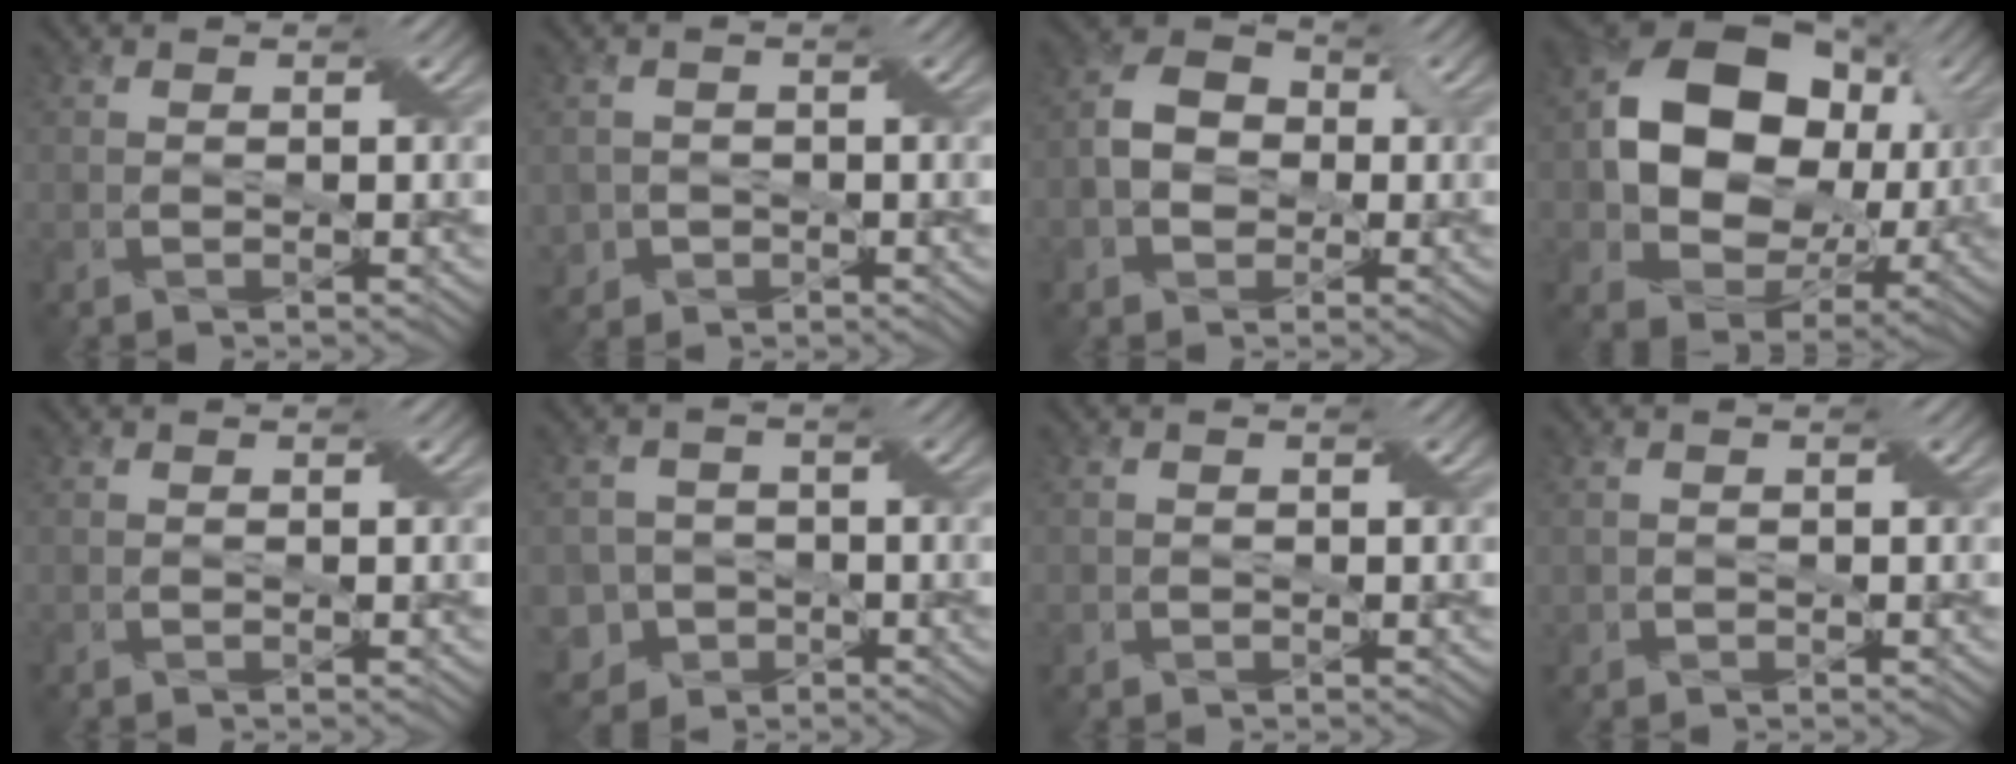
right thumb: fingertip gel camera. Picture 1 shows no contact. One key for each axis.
{"total": 2.7, "fx": -1.0, "fy": 2.5, "fz": 0.3, "tx": -0.013, "ty": -0.002, "tz": -0.020}
{"total": 5.5, "fx": -0.8, "fy": 4.5, "fz": 3.0, "tx": -0.068, "ty": 0.009, "tz": -0.026}
{"total": 15.5, "fx": 2.4, "fy": 11.6, "fz": 10.1, "tx": -0.184, "ty": 0.003, "tz": 0.043}
{"total": 0.0}
{"total": 7.2, "fx": -3.6, "fy": 6.1, "fz": 1.5, "tx": -0.042, "ty": -0.016, "tz": -0.079}
{"total": 0.8, "fx": -0.2, "fy": 0.7, "fz": 0.0, "tx": -0.003, "ty": -0.002, "tz": -0.006}
{"total": 0.8, "fx": -0.2, "fy": 0.7, "fz": 0.0, "tx": -0.001, "ty": -0.003, "tz": -0.005}